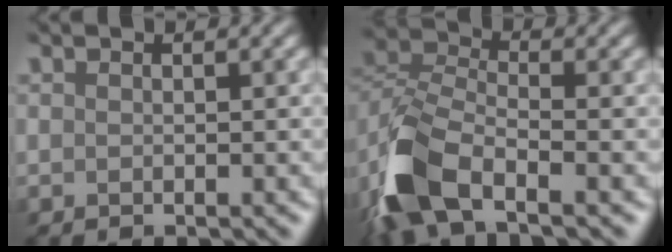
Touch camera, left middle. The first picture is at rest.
{"total": 8.1, "force": [-4.5, 4.2, 5.2], "torque": [-0.120, -0.003, -0.103]}